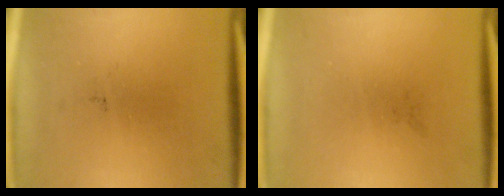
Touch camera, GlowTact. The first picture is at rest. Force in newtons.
{"total": 0.0}